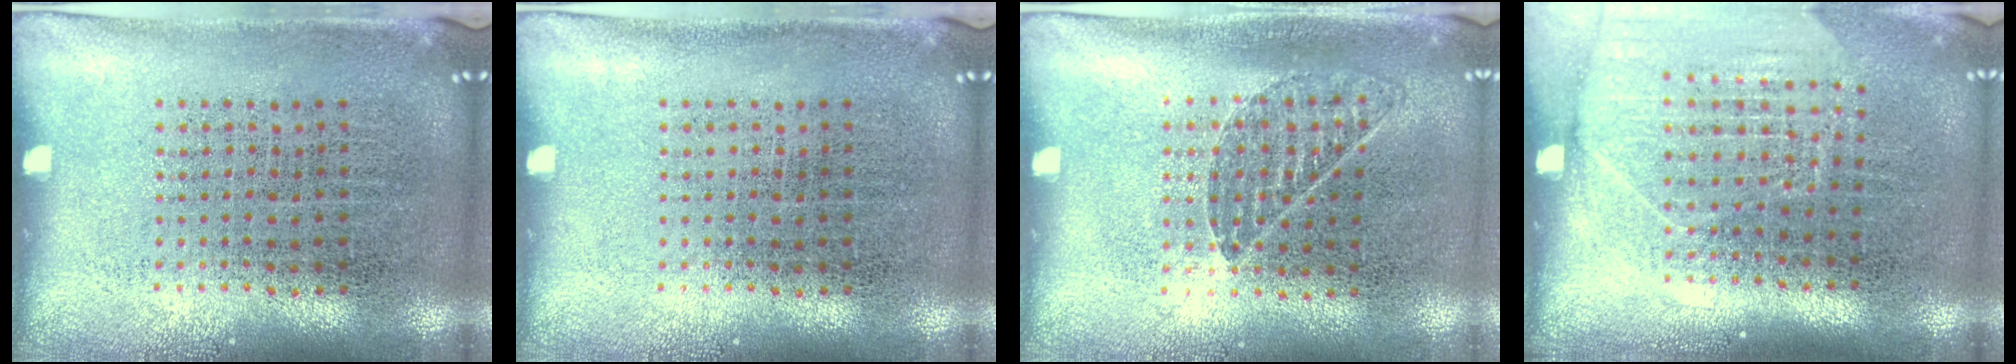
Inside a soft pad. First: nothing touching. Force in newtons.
{"total": 0.0}
{"total": 0.8, "press": 0.8, "slide": 0.2}
{"total": 1.7, "press": 1.5, "slide": 0.8}